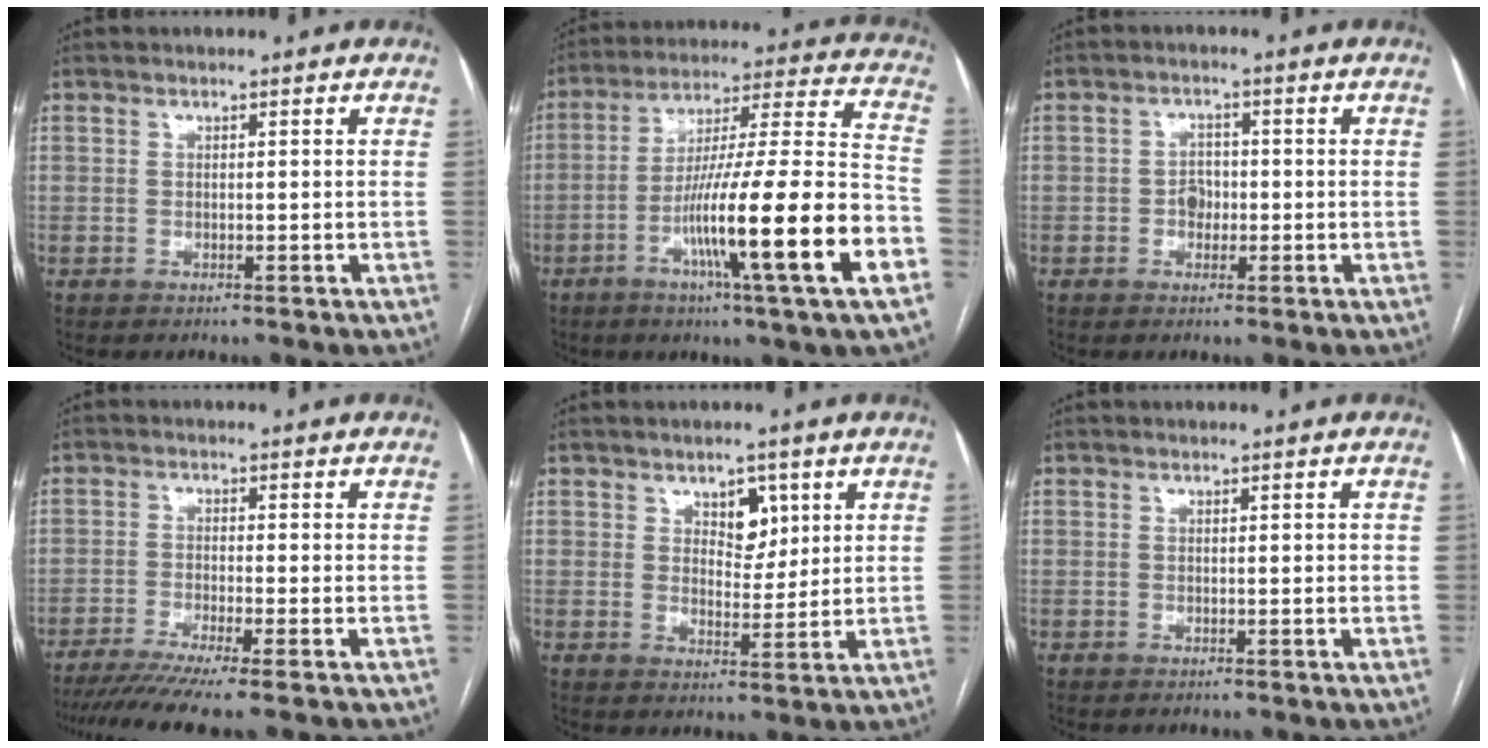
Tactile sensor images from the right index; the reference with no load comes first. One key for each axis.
{"total": 22.2, "fx": -8.2, "fy": -0.7, "fz": 20.6, "tx": -0.312, "ty": -0.017, "tz": -0.139}
{"total": 2.4, "fx": -0.6, "fy": 1.9, "fz": 1.5, "tx": -0.019, "ty": 0.007, "tz": -0.011}
{"total": 9.1, "fx": -7.3, "fy": -1.1, "fz": 5.4, "tx": -0.076, "ty": -0.021, "tz": -0.116}
{"total": 4.7, "fx": 2.3, "fy": 2.7, "fz": 3.0, "tx": -0.040, "ty": 0.002, "tz": 0.039}
{"total": 0.6, "fx": 0.1, "fy": 0.2, "fz": 0.6, "tx": -0.008, "ty": 0.001, "tz": 0.002}